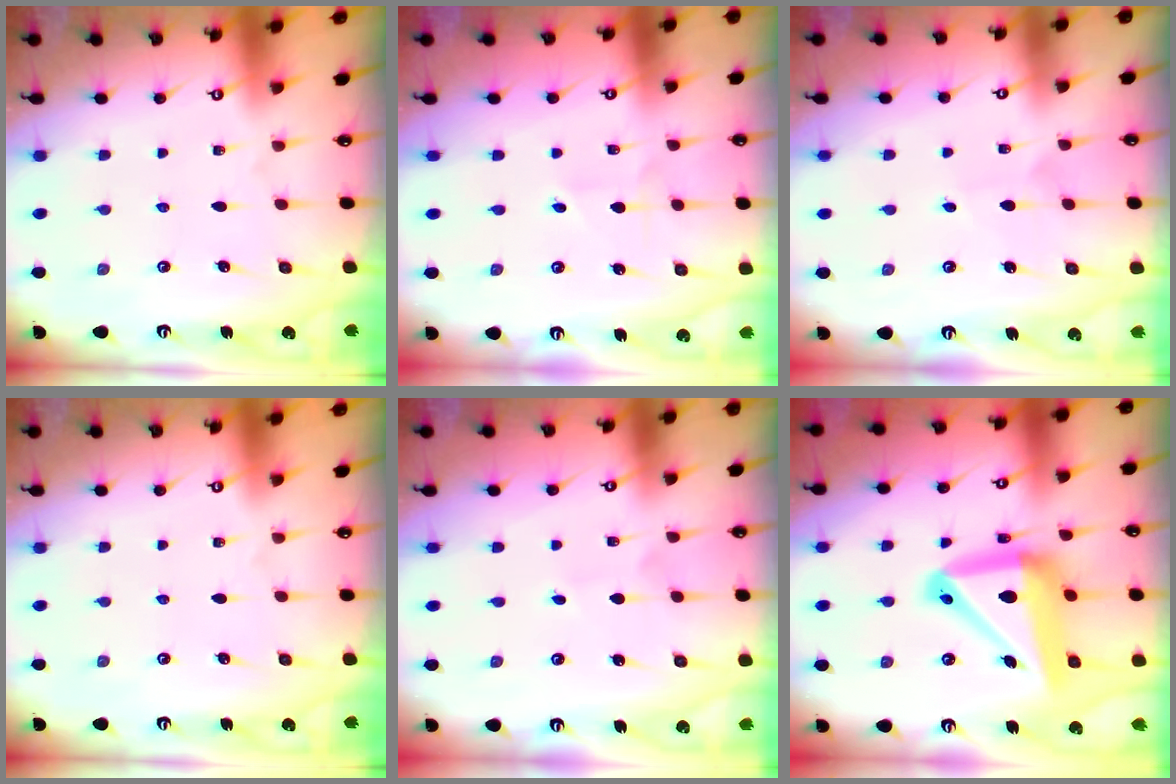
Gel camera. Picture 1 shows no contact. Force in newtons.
{"total": 1.6, "press": 1.6, "slide": 0.1}
{"total": 3.1, "press": 3.1, "slide": 0.3}
{"total": 0.0}
{"total": 1.1, "press": 1.1, "slide": 0.1}
{"total": 18.6, "press": 18.4, "slide": 2.5}